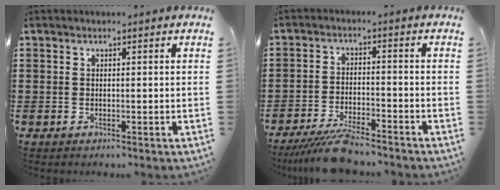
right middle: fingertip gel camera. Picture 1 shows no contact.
{"total": 6.7, "force": [-5.9, 0.7, 3.0], "torque": [-0.063, -0.004, -0.112]}